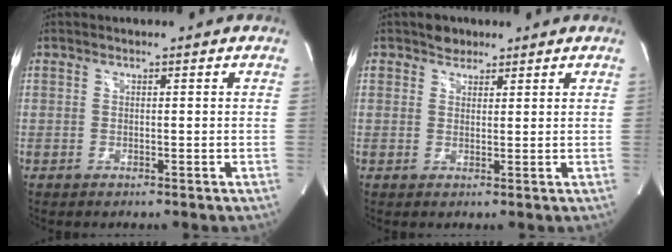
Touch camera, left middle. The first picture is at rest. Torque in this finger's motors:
{"motor_torque": [0.11, -0.04, -0.07, 0.01]}